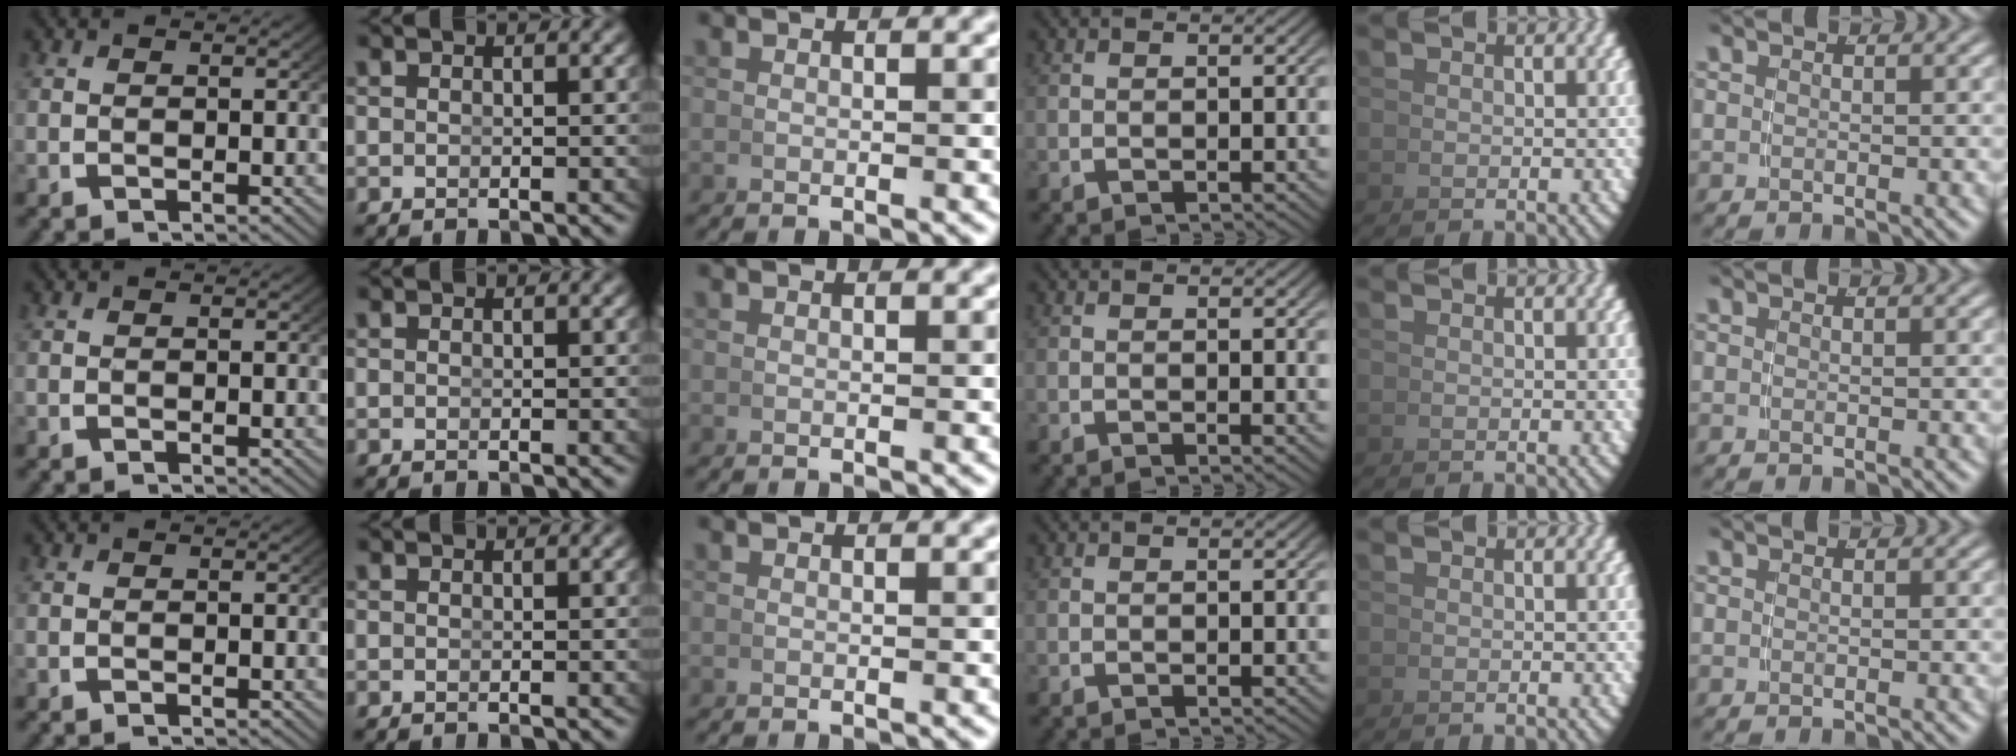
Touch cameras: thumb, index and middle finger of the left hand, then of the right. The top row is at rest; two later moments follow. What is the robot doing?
{"motion": "lift_and_place", "object": "dispenser bottle"}